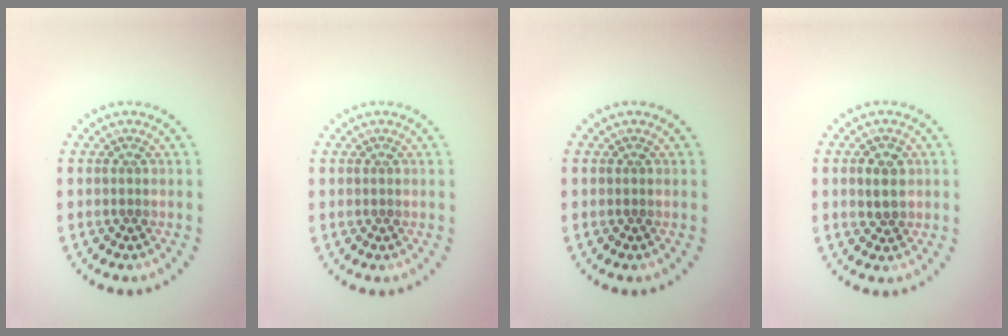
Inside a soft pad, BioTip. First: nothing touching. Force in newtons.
{"total": 0.0}
{"total": 0.0}
{"total": 2.1, "press": 2.1, "slide": 0.4}